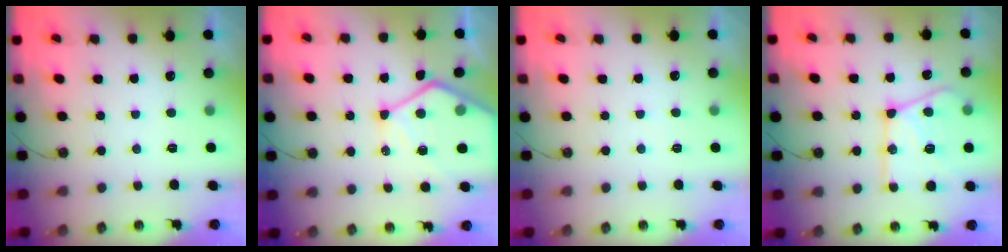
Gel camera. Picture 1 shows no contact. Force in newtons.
{"total": 14.0, "press": 13.9, "slide": 1.1}
{"total": 1.8, "press": 1.7, "slide": 0.3}
{"total": 19.3, "press": 19.1, "slide": 2.0}